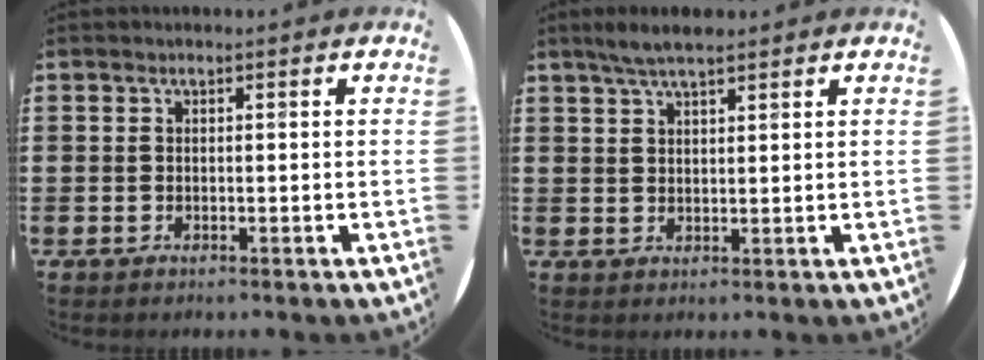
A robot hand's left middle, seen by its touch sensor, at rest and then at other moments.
{"total": 3.7, "force": [3.0, 0.7, 2.1], "torque": [-0.047, 0.005, 0.055]}